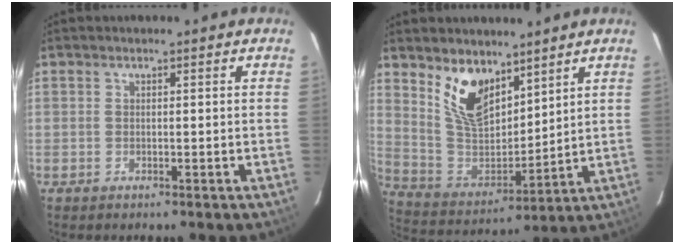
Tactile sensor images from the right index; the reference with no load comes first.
{"total": 12.7, "force": [8.2, 6.4, 7.3], "torque": [-0.141, -0.004, 0.171]}